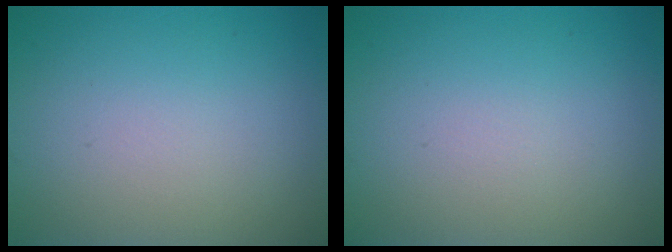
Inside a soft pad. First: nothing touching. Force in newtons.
{"total": 0.0}